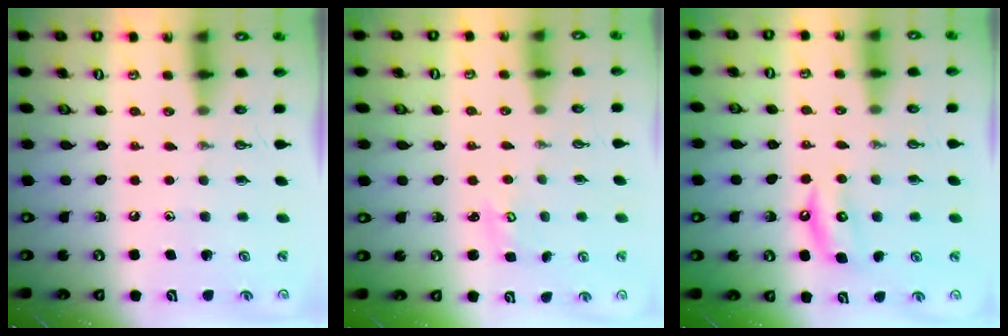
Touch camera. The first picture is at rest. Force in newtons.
{"total": 1.8, "press": 1.8, "slide": 0.2}
{"total": 4.3, "press": 4.3, "slide": 0.4}